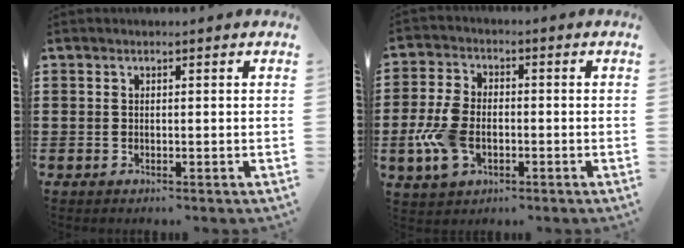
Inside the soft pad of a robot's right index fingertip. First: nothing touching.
{"total": 7.6, "force": [-2.1, 4.6, 5.7], "torque": [-0.138, 0.000, -0.042]}